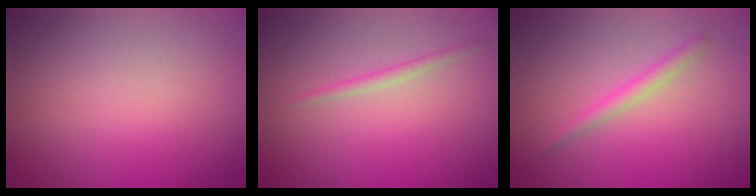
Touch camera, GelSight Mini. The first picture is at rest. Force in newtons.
{"total": 1.0, "press": 1.0, "slide": 0.0}
{"total": 1.4, "press": 1.4, "slide": 0.1}